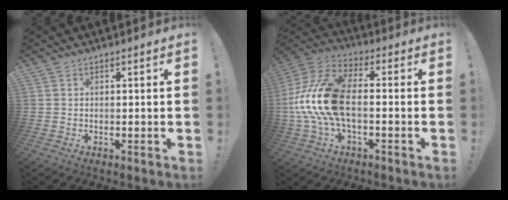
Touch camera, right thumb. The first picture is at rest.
{"total": 18.1, "force": [-1.8, 10.2, 14.9], "torque": [-0.296, 0.029, -0.017]}